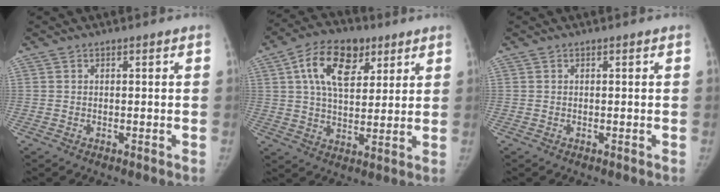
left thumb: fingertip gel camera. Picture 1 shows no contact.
{"total": 14.0, "force": [5.9, 8.4, 9.5], "torque": [-0.136, -0.010, 0.101]}
{"total": 0.0}